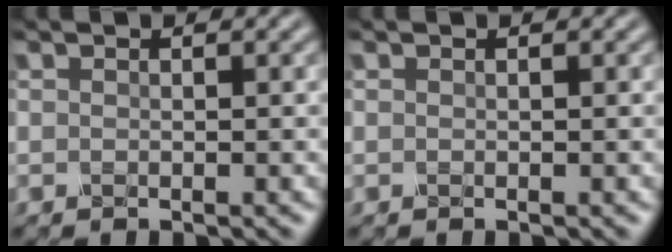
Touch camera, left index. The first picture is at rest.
{"total": 0.0}